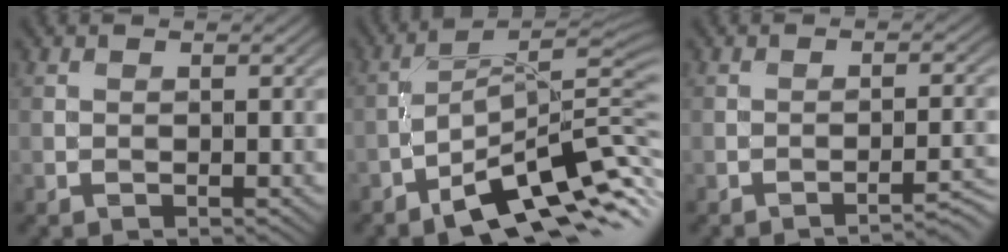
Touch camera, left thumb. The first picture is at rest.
{"total": 11.2, "force": [-5.6, 3.2, 9.1], "torque": [-0.139, 0.000, -0.098]}
{"total": 3.3, "force": [-2.5, 0.3, 2.1], "torque": [-0.032, 0.010, -0.042]}